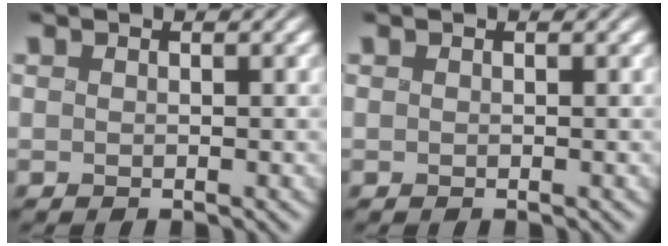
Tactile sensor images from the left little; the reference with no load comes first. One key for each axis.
{"total": 0.0}